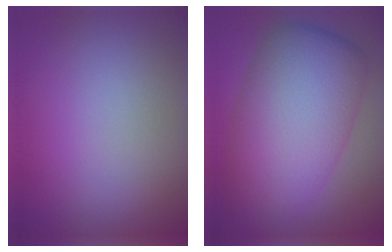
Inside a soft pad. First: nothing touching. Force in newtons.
{"total": 10.8, "press": 10.8, "slide": 0.4}